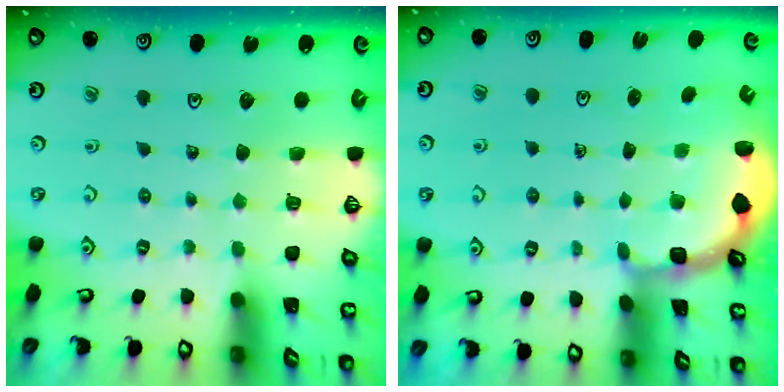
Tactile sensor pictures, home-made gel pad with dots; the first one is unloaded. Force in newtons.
{"total": 2.3, "press": 1.7, "slide": 1.6}